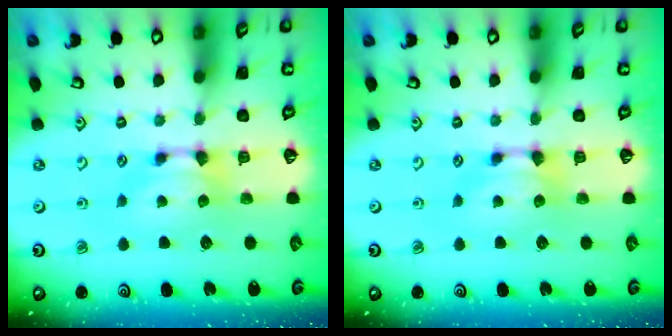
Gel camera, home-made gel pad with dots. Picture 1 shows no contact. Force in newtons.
{"total": 0.0}